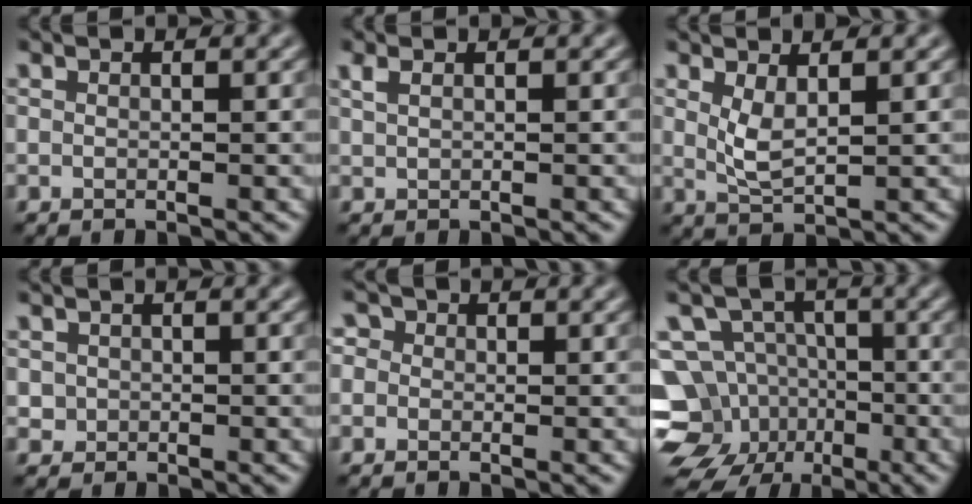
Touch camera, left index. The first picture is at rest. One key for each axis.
{"total": 1.2, "fx": 0.8, "fy": 0.4, "fz": 0.8, "tx": -0.018, "ty": 0.000, "tz": 0.016}
{"total": 2.4, "fx": 1.0, "fy": 0.7, "fz": 2.1, "tx": -0.048, "ty": -0.006, "tz": 0.024}
{"total": 1.0, "fx": 0.1, "fy": 1.0, "fz": 0.1, "tx": 0.006, "ty": -0.004, "tz": 0.002}
{"total": 2.5, "fx": 1.0, "fy": 2.1, "fz": 1.0, "tx": -0.004, "ty": 0.018, "tz": -0.012}
{"total": 13.0, "fx": -5.3, "fy": 11.1, "fz": 4.4, "tx": -0.082, "ty": -0.010, "tz": -0.107}